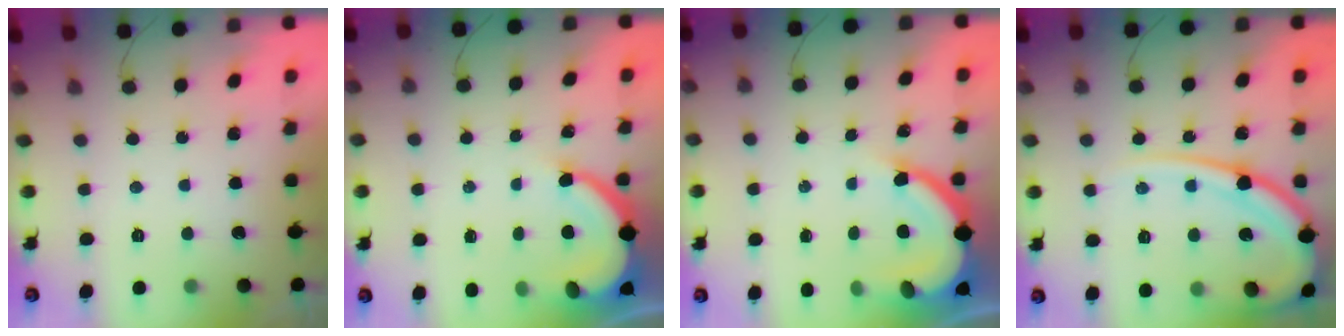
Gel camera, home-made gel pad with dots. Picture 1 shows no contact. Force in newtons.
{"total": 9.2, "press": 9.2, "slide": 1.0}
{"total": 12.6, "press": 12.5, "slide": 1.5}
{"total": 17.4, "press": 17.3, "slide": 1.7}